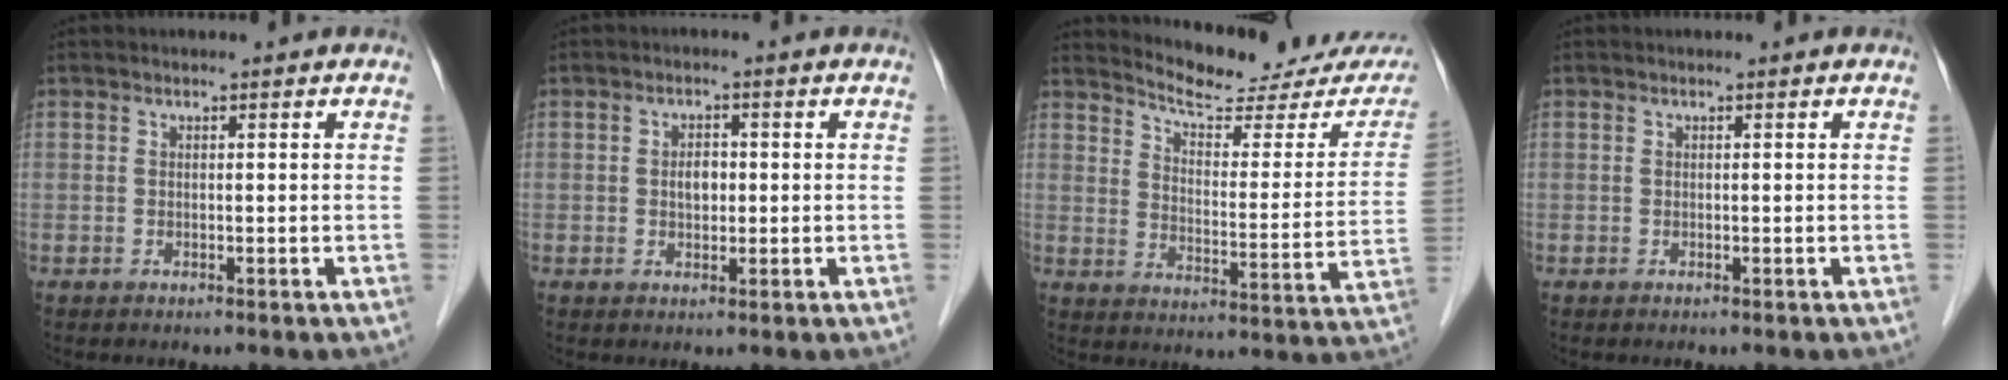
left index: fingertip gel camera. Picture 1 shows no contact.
{"total": 2.4, "force": [-0.3, 1.4, 1.8], "torque": [-0.032, 0.001, -0.004]}
{"total": 17.4, "force": [16.3, 2.9, 5.4], "torque": [-0.066, -0.064, 0.198]}
{"total": 0.0}